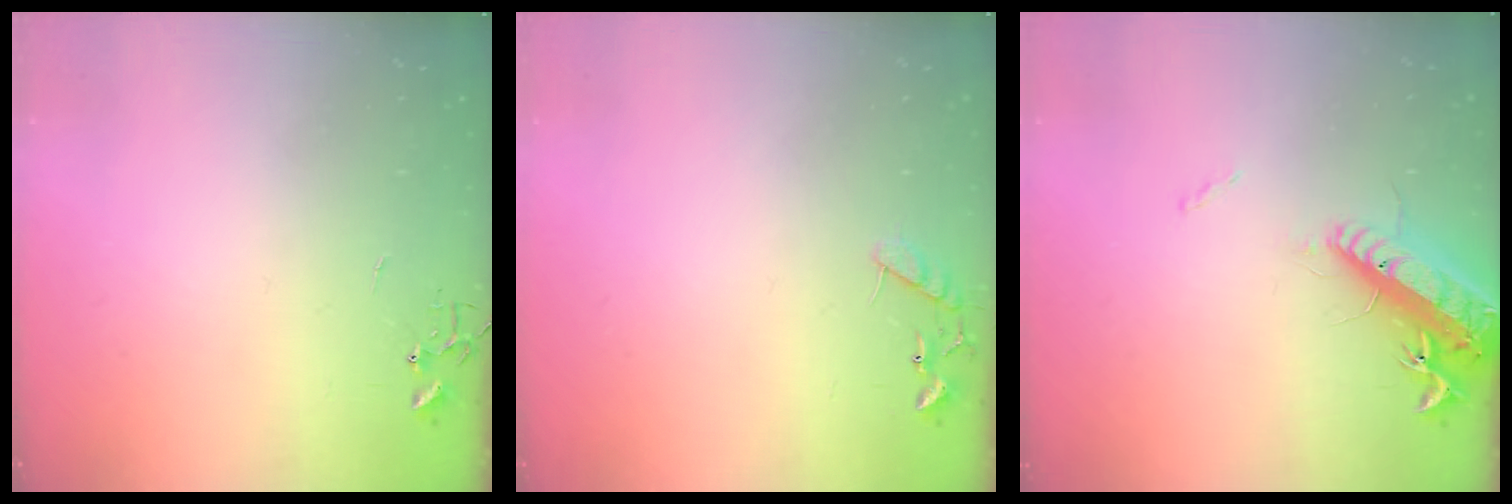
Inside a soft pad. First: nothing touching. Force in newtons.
{"total": 8.8, "press": 8.8, "slide": 0.4}
{"total": 16.7, "press": 16.2, "slide": 4.1}